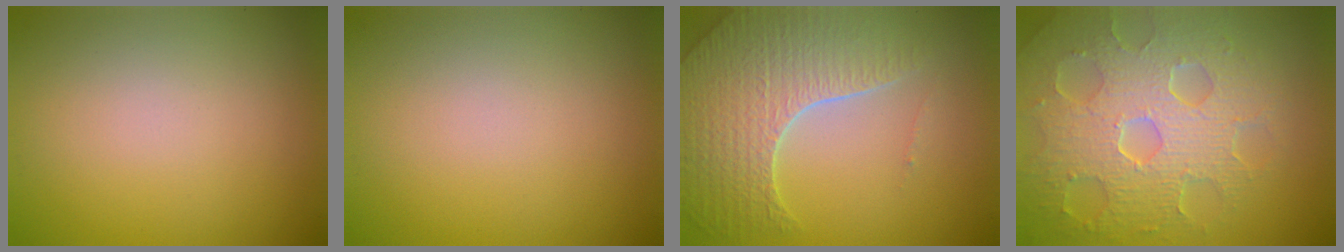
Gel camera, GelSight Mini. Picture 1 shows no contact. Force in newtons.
{"total": 0.0}
{"total": 6.8, "press": 5.2, "slide": 4.4}
{"total": 8.3, "press": 5.9, "slide": 5.9}